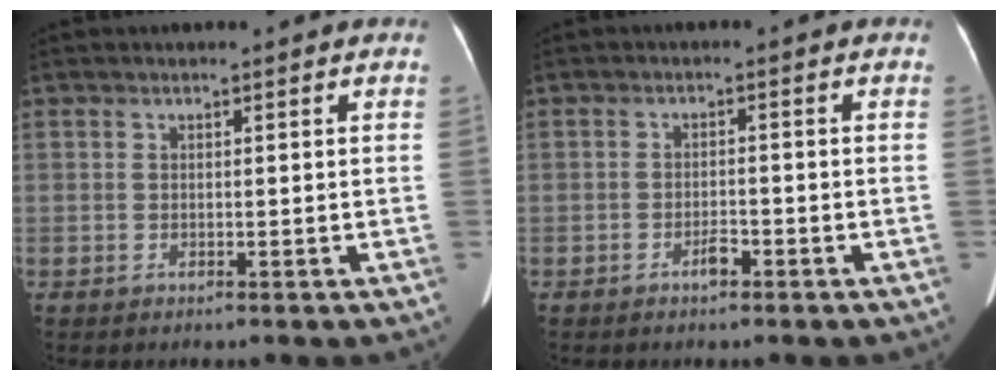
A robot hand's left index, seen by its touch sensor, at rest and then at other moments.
{"total": 1.9, "force": [-1.3, 0.7, 1.2], "torque": [-0.021, 0.002, -0.020]}